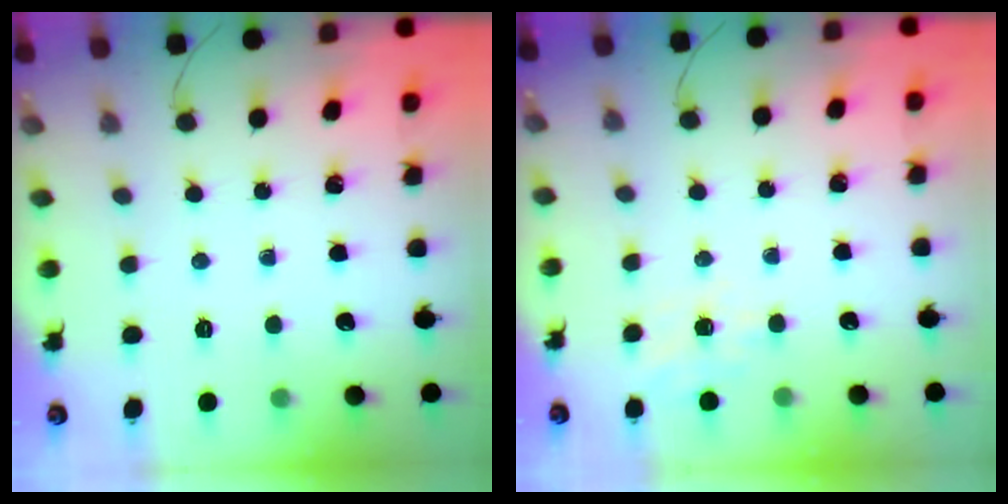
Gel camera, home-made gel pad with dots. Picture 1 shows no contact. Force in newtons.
{"total": 6.0, "press": 5.6, "slide": 1.9}